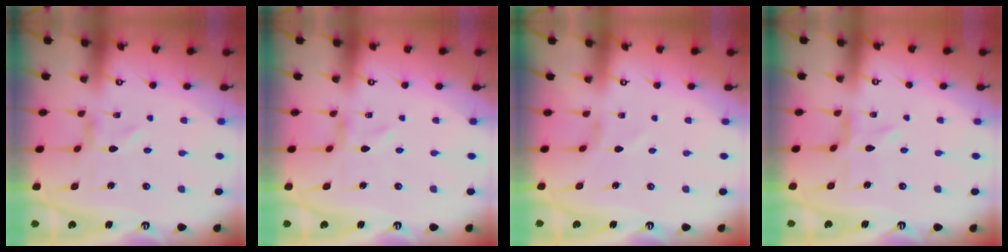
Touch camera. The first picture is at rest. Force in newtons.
{"total": 0.0}
{"total": 0.0}
{"total": 2.7, "press": 2.7, "slide": 0.4}